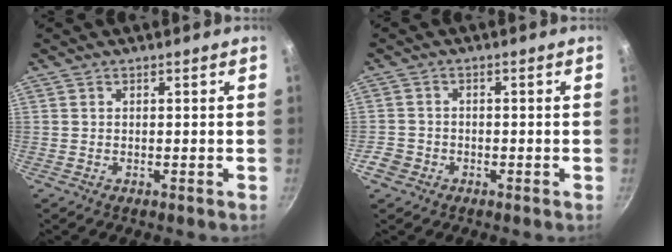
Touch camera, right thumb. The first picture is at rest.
{"total": 3.4, "force": [-1.8, 2.7, 1.0], "torque": [-0.015, 0.022, -0.032]}